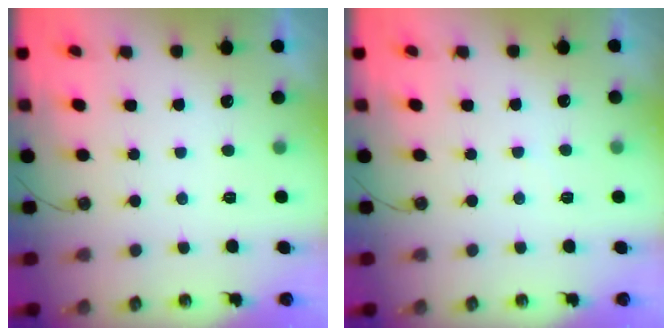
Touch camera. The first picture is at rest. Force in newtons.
{"total": 2.3, "press": 2.3, "slide": 0.4}